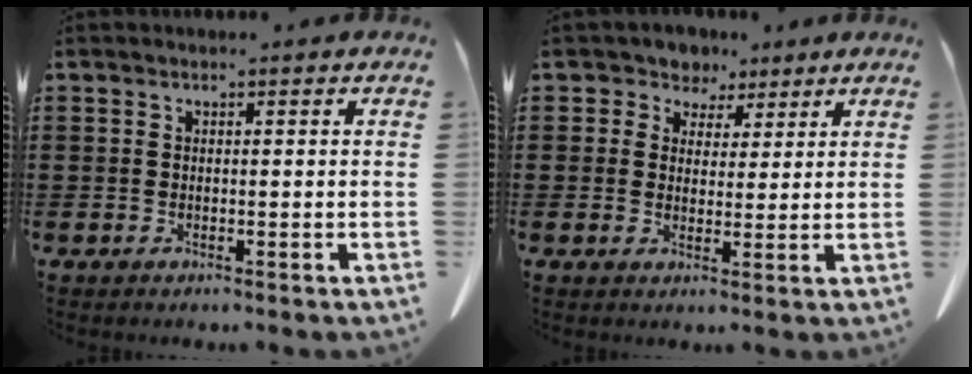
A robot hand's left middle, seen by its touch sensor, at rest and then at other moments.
{"total": 3.7, "force": [2.4, 2.7, -0.1], "torque": [-0.021, 0.004, 0.042]}